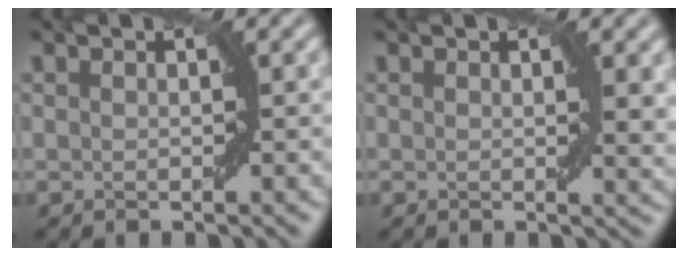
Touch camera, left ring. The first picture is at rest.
{"total": 1.9, "force": [0.7, 0.5, 1.7], "torque": [-0.017, -0.006, 0.011]}